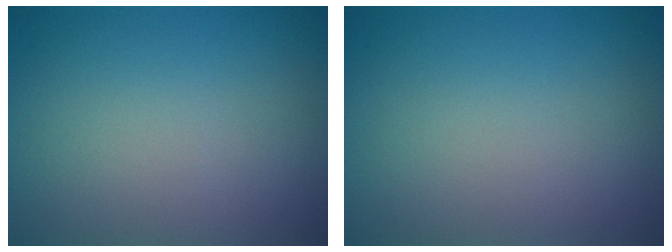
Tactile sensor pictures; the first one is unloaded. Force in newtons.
{"total": 0.0}